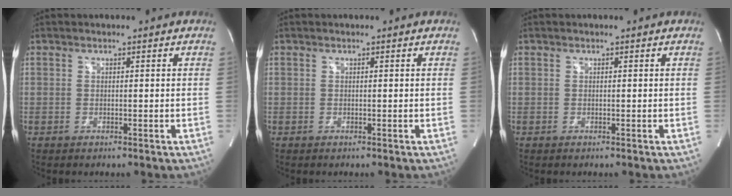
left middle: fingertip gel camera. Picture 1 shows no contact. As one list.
[{"total": 0.0}, {"total": 0.0}]